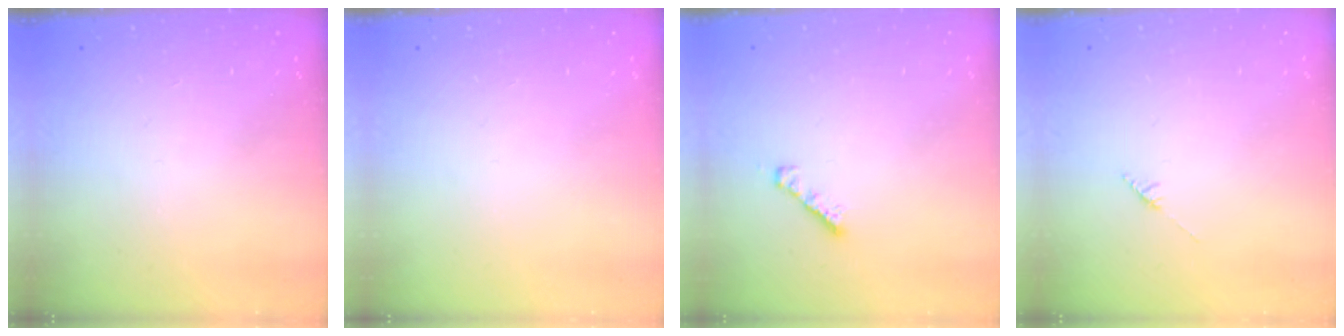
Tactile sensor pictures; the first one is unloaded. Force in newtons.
{"total": 0.0}
{"total": 2.3, "press": 2.3, "slide": 0.4}
{"total": 2.8, "press": 2.8, "slide": 0.4}